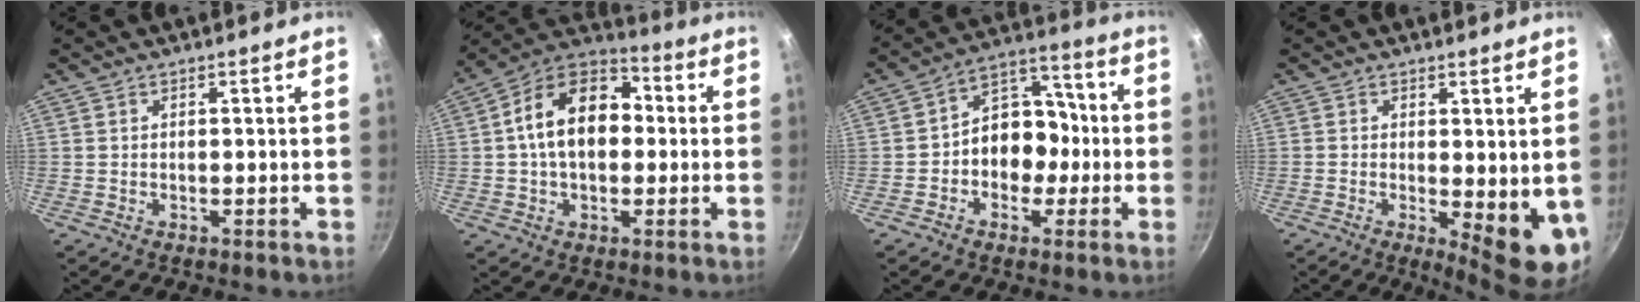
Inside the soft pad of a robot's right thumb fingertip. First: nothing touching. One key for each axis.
{"total": 16.2, "fx": 1.0, "fy": 10.9, "fz": 11.9, "tx": -0.162, "ty": 0.037, "tz": -0.005}
{"total": 11.5, "fx": -1.8, "fy": 9.1, "fz": 6.7, "tx": -0.035, "ty": 0.050, "tz": -0.042}
{"total": 8.4, "fx": -0.7, "fy": 2.8, "fz": 7.9, "tx": -0.095, "ty": -0.015, "tz": -0.002}